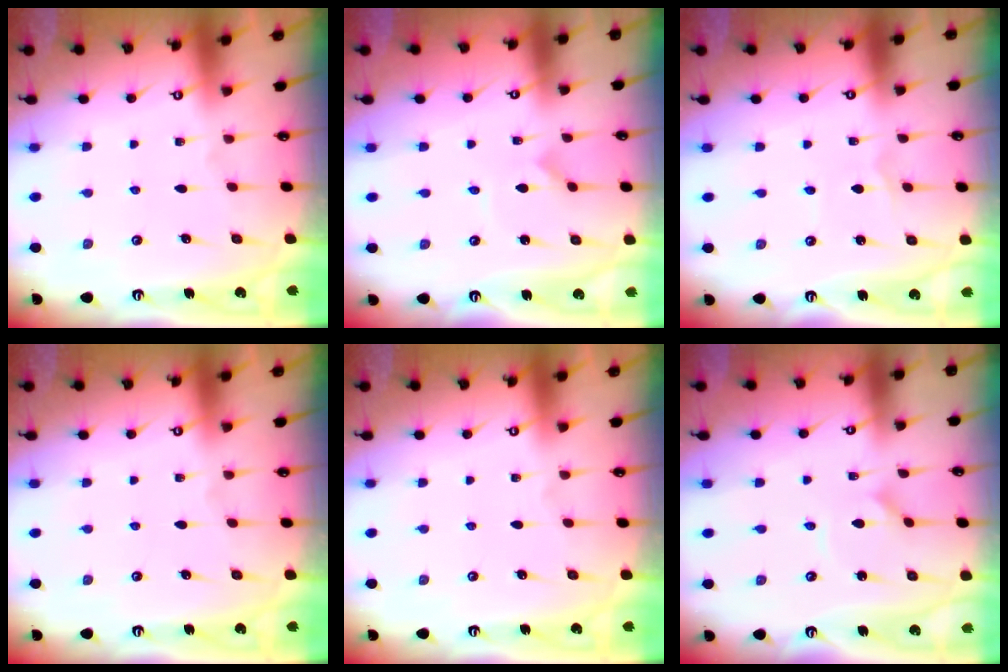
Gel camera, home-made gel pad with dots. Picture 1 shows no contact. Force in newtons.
{"total": 0.0}
{"total": 1.1, "press": 1.1, "slide": 0.0}
{"total": 0.0}
{"total": 0.0}
{"total": 0.8, "press": 0.8, "slide": 0.1}